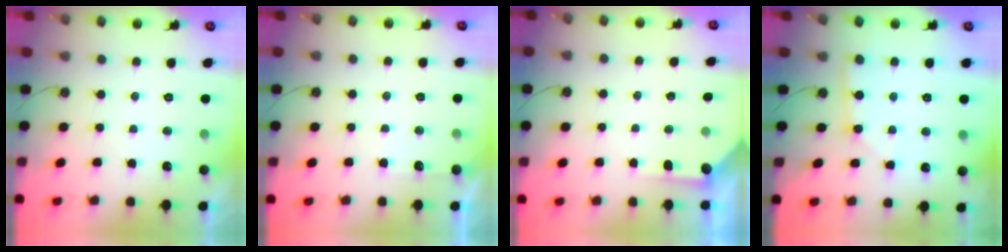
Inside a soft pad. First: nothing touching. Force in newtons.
{"total": 3.2, "press": 3.2, "slide": 0.4}
{"total": 2.2, "press": 2.2, "slide": 0.3}
{"total": 2.0, "press": 2.0, "slide": 0.3}